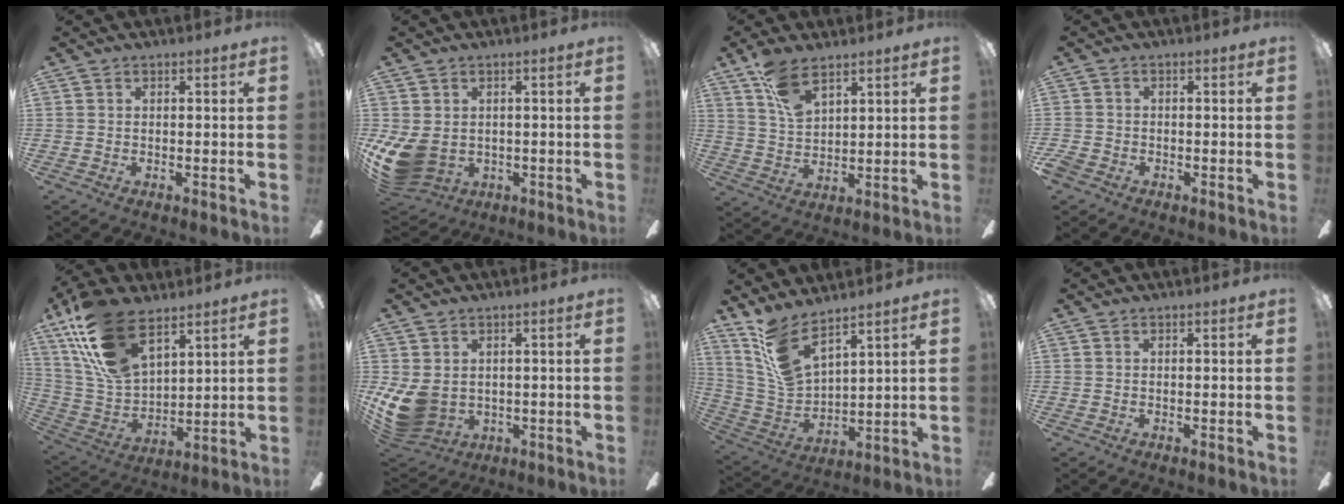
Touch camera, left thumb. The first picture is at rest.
{"total": 10.0, "force": [-1.8, 7.7, 6.1], "torque": [-0.143, 0.005, -0.031]}
{"total": 6.1, "force": [4.2, 2.2, 3.7], "torque": [-0.076, -0.011, 0.077]}
{"total": 2.3, "force": [-1.6, 1.5, 0.8], "torque": [-0.019, 0.006, -0.032]}
{"total": 20.4, "force": [12.8, 10.0, 12.2], "torque": [-0.268, -0.050, 0.235]}
{"total": 9.6, "force": [-0.3, 7.8, 5.7], "torque": [-0.136, -0.001, -0.001]}
{"total": 13.7, "force": [10.3, 4.8, 7.7], "torque": [-0.192, -0.058, 0.192]}
{"total": 0.0}